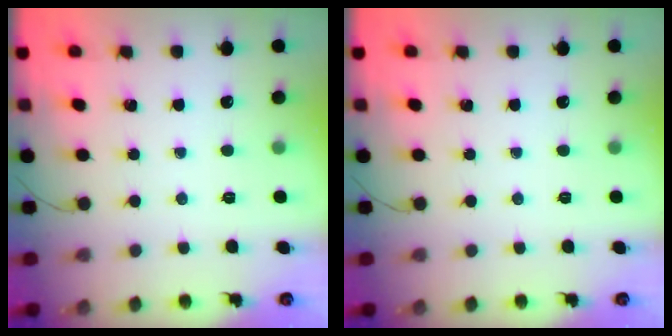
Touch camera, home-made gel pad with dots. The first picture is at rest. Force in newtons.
{"total": 0.0}